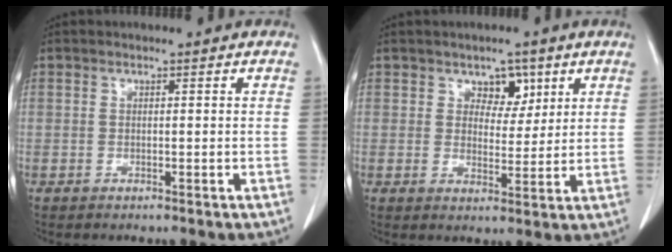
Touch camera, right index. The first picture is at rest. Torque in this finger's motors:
{"motor_torque": [0.40, 0.22, 0.07, 0.00]}